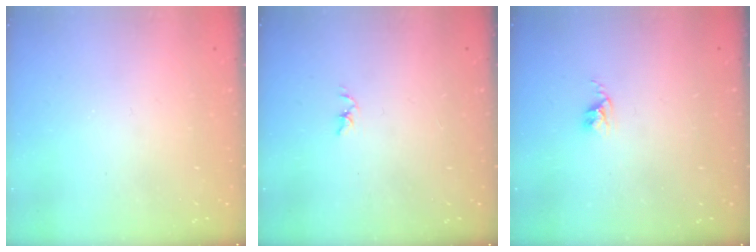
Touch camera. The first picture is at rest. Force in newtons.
{"total": 1.8, "press": 1.7, "slide": 0.3}
{"total": 2.4, "press": 2.4, "slide": 0.3}